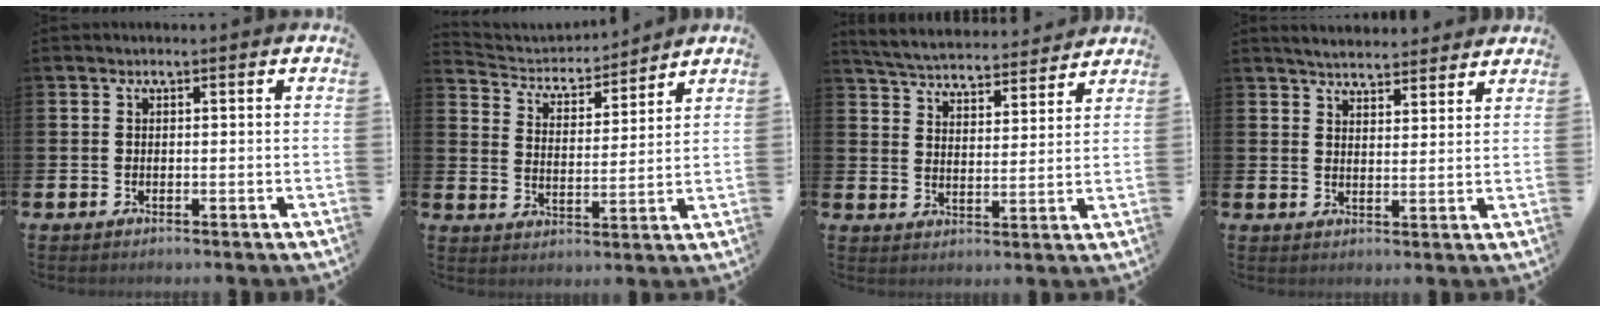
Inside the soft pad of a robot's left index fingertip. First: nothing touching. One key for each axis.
{"total": 4.4, "fx": 4.2, "fy": 1.4, "fz": 0.2, "tx": -0.032, "ty": -0.033, "tz": 0.069}
{"total": 5.3, "fx": 5.2, "fy": 0.8, "fz": 0.5, "tx": -0.039, "ty": -0.038, "tz": 0.091}
{"total": 4.3, "fx": 4.2, "fy": 0.5, "fz": 0.2, "tx": -0.016, "ty": -0.021, "tz": 0.076}